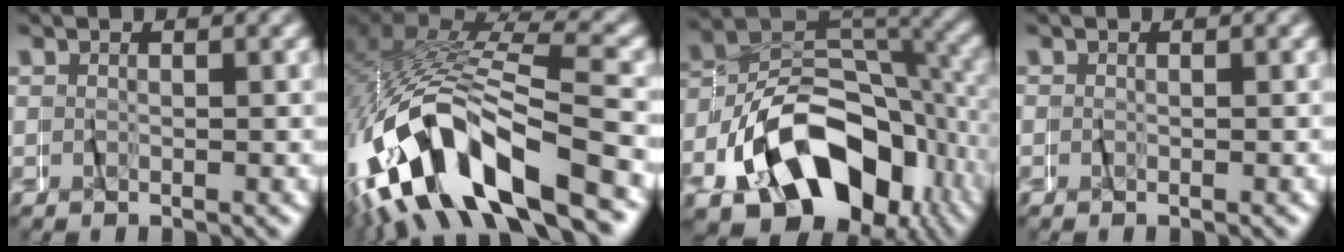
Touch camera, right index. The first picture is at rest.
{"total": 13.9, "force": [-3.3, 8.3, 10.7], "torque": [-0.253, -0.016, -0.050]}
{"total": 15.5, "force": [-6.9, 9.3, 10.3], "torque": [-0.177, -0.030, -0.098]}
{"total": 0.0}